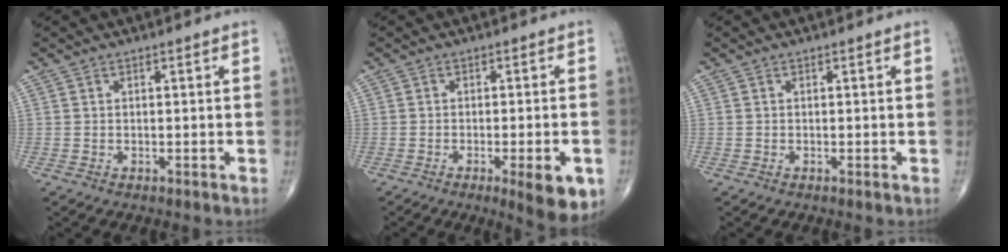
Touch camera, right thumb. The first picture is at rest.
{"total": 8.5, "force": [-3.5, 2.1, 7.4], "torque": [-0.088, -0.003, -0.043]}
{"total": 0.0}